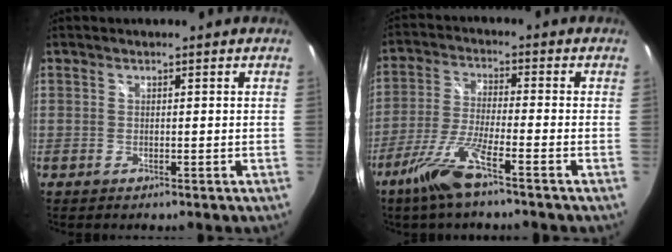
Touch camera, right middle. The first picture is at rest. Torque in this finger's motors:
{"motor_torque": [0.80, -0.74, 0.22, 0.12]}